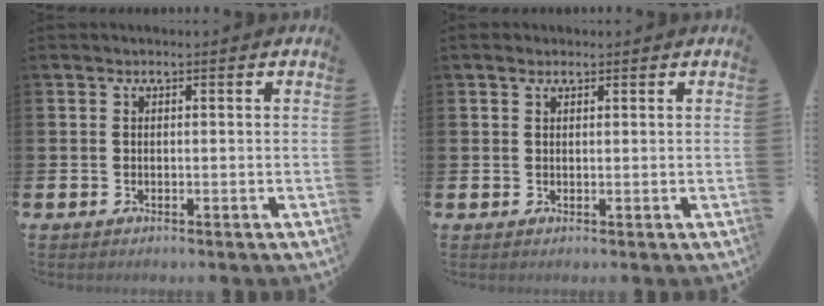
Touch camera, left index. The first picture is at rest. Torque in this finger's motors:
{"motor_torque": [2.14, 0.00, 0.38, 0.07]}